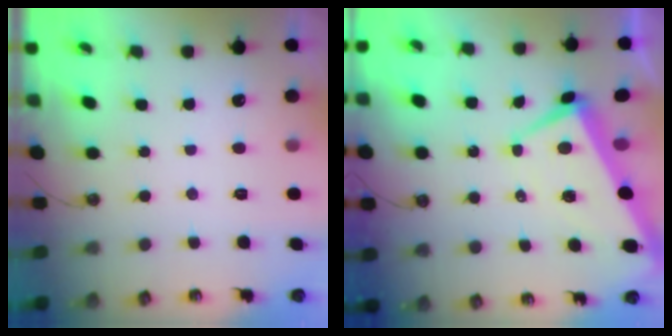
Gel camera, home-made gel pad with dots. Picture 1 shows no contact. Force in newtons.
{"total": 1.4, "press": 1.1, "slide": 0.8}